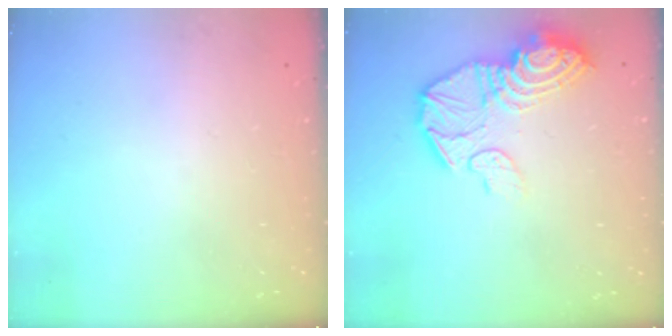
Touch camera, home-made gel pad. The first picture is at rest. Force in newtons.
{"total": 16.1, "press": 16.0, "slide": 1.4}